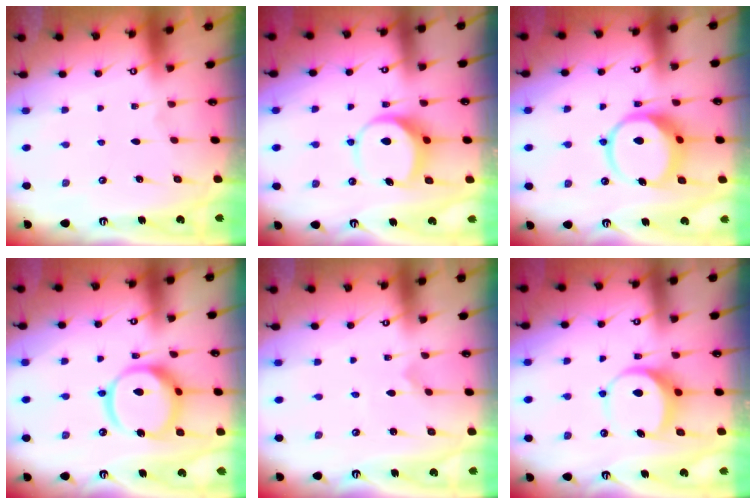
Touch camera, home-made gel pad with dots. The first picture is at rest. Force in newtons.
{"total": 9.0, "press": 9.0, "slide": 0.8}
{"total": 10.7, "press": 10.7, "slide": 1.2}
{"total": 15.2, "press": 15.1, "slide": 2.1}
{"total": 0.0}
{"total": 8.3, "press": 8.2, "slide": 1.1}